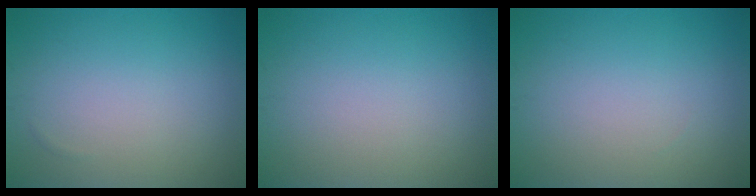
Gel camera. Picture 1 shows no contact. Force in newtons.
{"total": 0.0}
{"total": 0.0}